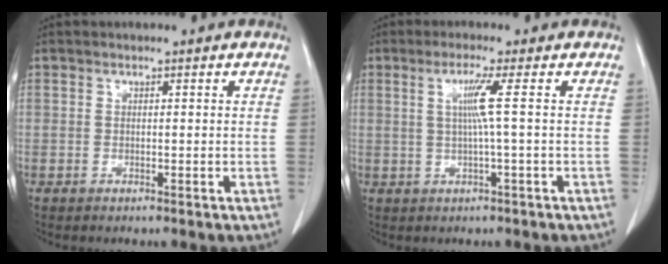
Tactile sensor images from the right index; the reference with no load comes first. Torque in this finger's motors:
{"motor_torque": [0.51, -0.12, 0.27, 0.10]}